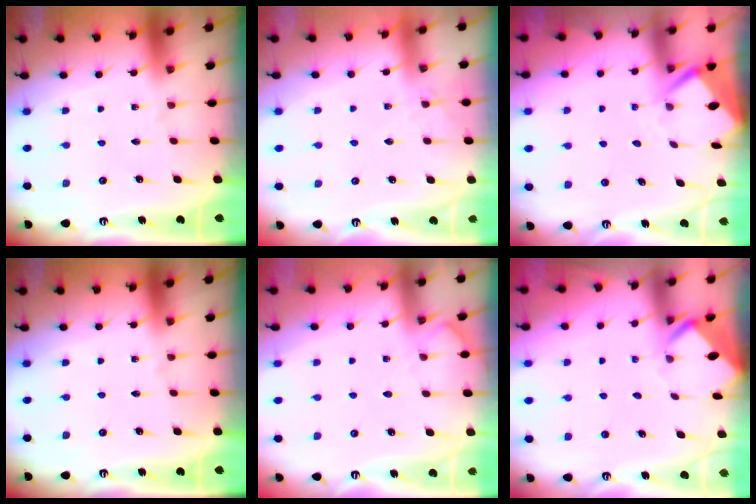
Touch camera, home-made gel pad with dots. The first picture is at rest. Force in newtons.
{"total": 3.0, "press": 3.0, "slide": 0.6}
{"total": 3.3, "press": 3.3, "slide": 0.3}
{"total": 0.0}
{"total": 4.5, "press": 4.5, "slide": 0.6}
{"total": 3.5, "press": 3.5, "slide": 0.1}